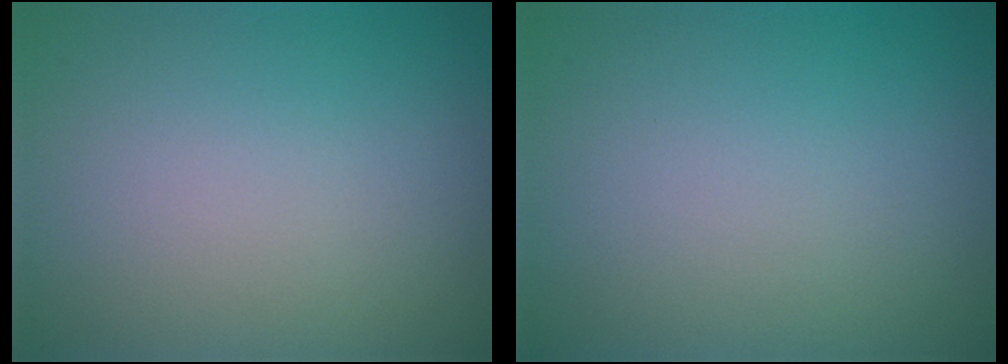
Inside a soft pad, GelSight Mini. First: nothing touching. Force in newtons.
{"total": 0.0}